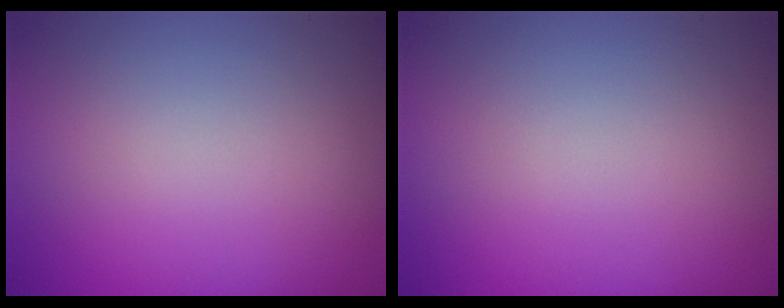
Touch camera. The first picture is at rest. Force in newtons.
{"total": 0.0}